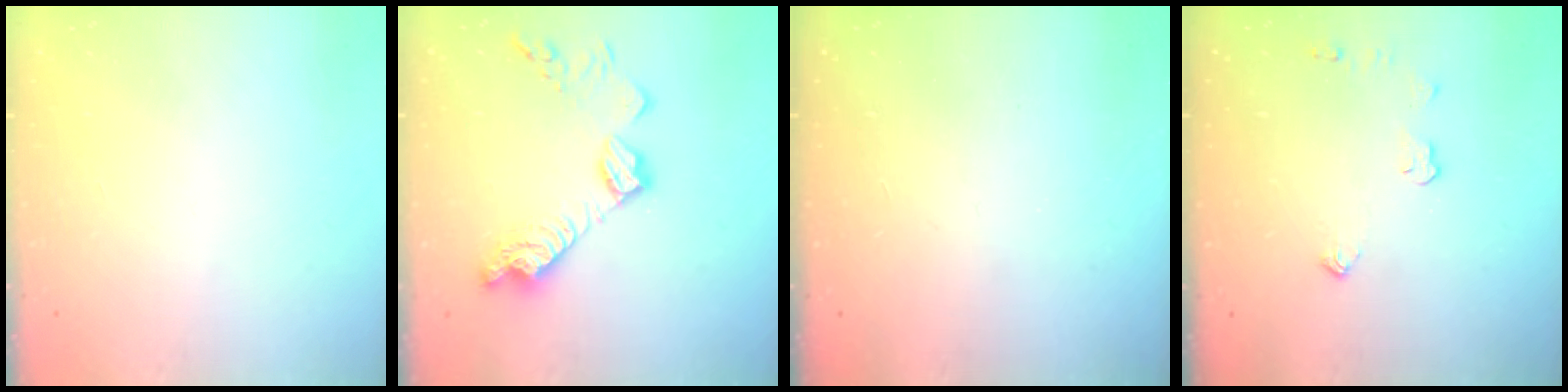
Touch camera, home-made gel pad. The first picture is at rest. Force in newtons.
{"total": 13.8, "press": 13.8, "slide": 0.5}
{"total": 0.0}
{"total": 4.4, "press": 4.4, "slide": 0.7}